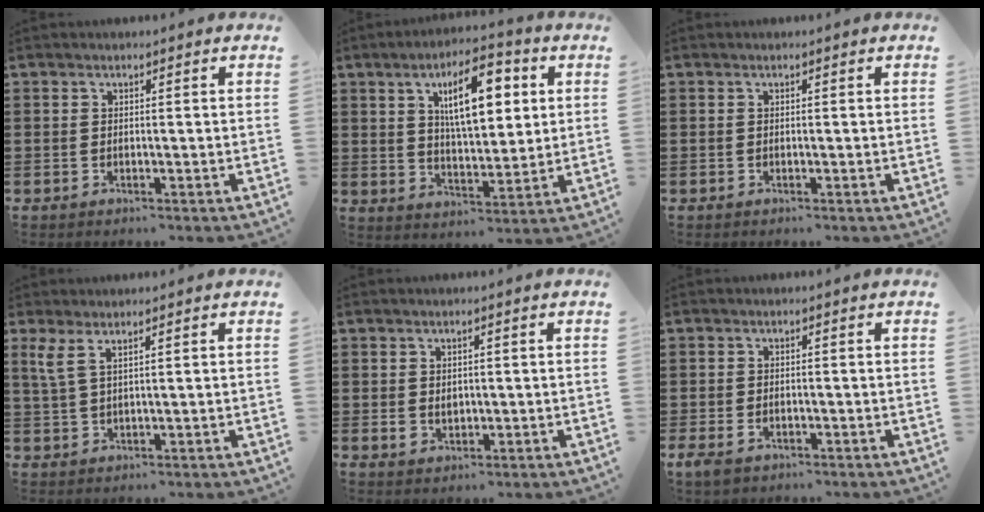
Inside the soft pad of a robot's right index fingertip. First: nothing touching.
{"total": 11.4, "force": [4.1, 4.3, 9.8], "torque": [-0.163, 0.003, 0.065]}
{"total": 0.0}
{"total": 2.5, "force": [1.6, 0.4, 1.9], "torque": [-0.049, -0.002, 0.027]}
{"total": 1.7, "force": [0.4, 1.4, 0.8], "torque": [-0.018, 0.007, 0.007]}
{"total": 1.3, "force": [-0.6, 0.8, 0.7], "torque": [-0.024, -0.003, -0.016]}